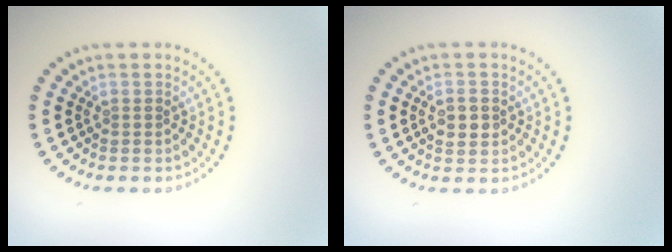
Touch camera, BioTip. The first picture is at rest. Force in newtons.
{"total": 2.0, "press": 1.9, "slide": 0.3}